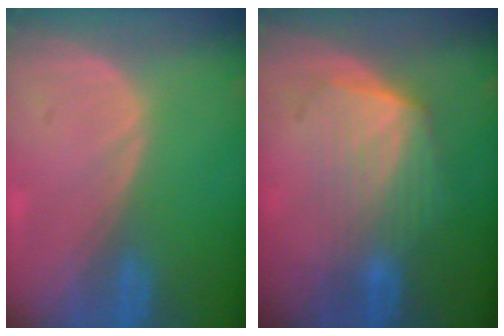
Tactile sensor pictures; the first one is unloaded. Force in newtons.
{"total": 7.2, "press": 6.5, "slide": 3.0}